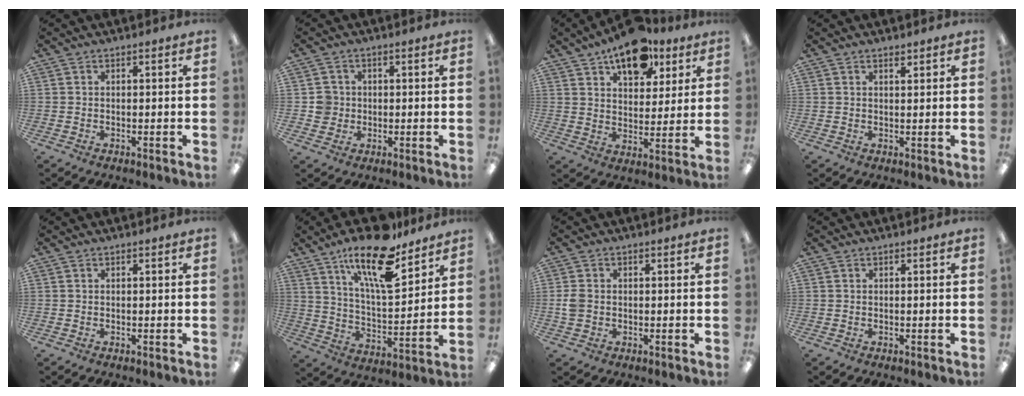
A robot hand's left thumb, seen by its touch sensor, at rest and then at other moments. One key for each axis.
{"total": 4.1, "fx": 0.3, "fy": 4.0, "fz": 0.6, "tx": -0.004, "ty": 0.003, "tz": 0.002}
{"total": 14.6, "fx": 9.8, "fy": 7.7, "fz": 7.7, "tx": -0.097, "ty": -0.051, "tz": 0.169}
{"total": 1.4, "fx": 1.2, "fy": 0.4, "fz": 0.5, "tx": -0.004, "ty": -0.004, "tz": 0.021}
{"total": 0.0}
{"total": 19.8, "fx": 13.4, "fy": 6.7, "fz": 12.8, "tx": -0.219, "ty": -0.074, "tz": 0.224}
{"total": 3.1, "fx": -0.2, "fy": 2.4, "fz": 2.0, "tx": -0.043, "ty": 0.004, "tz": -0.005}
{"total": 0.0}